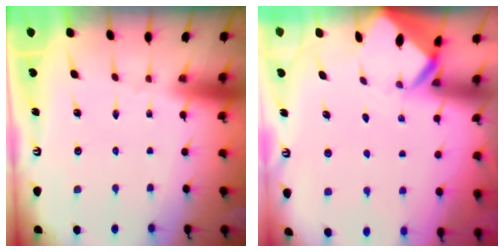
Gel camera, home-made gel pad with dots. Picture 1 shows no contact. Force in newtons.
{"total": 3.1, "press": 3.1, "slide": 0.2}